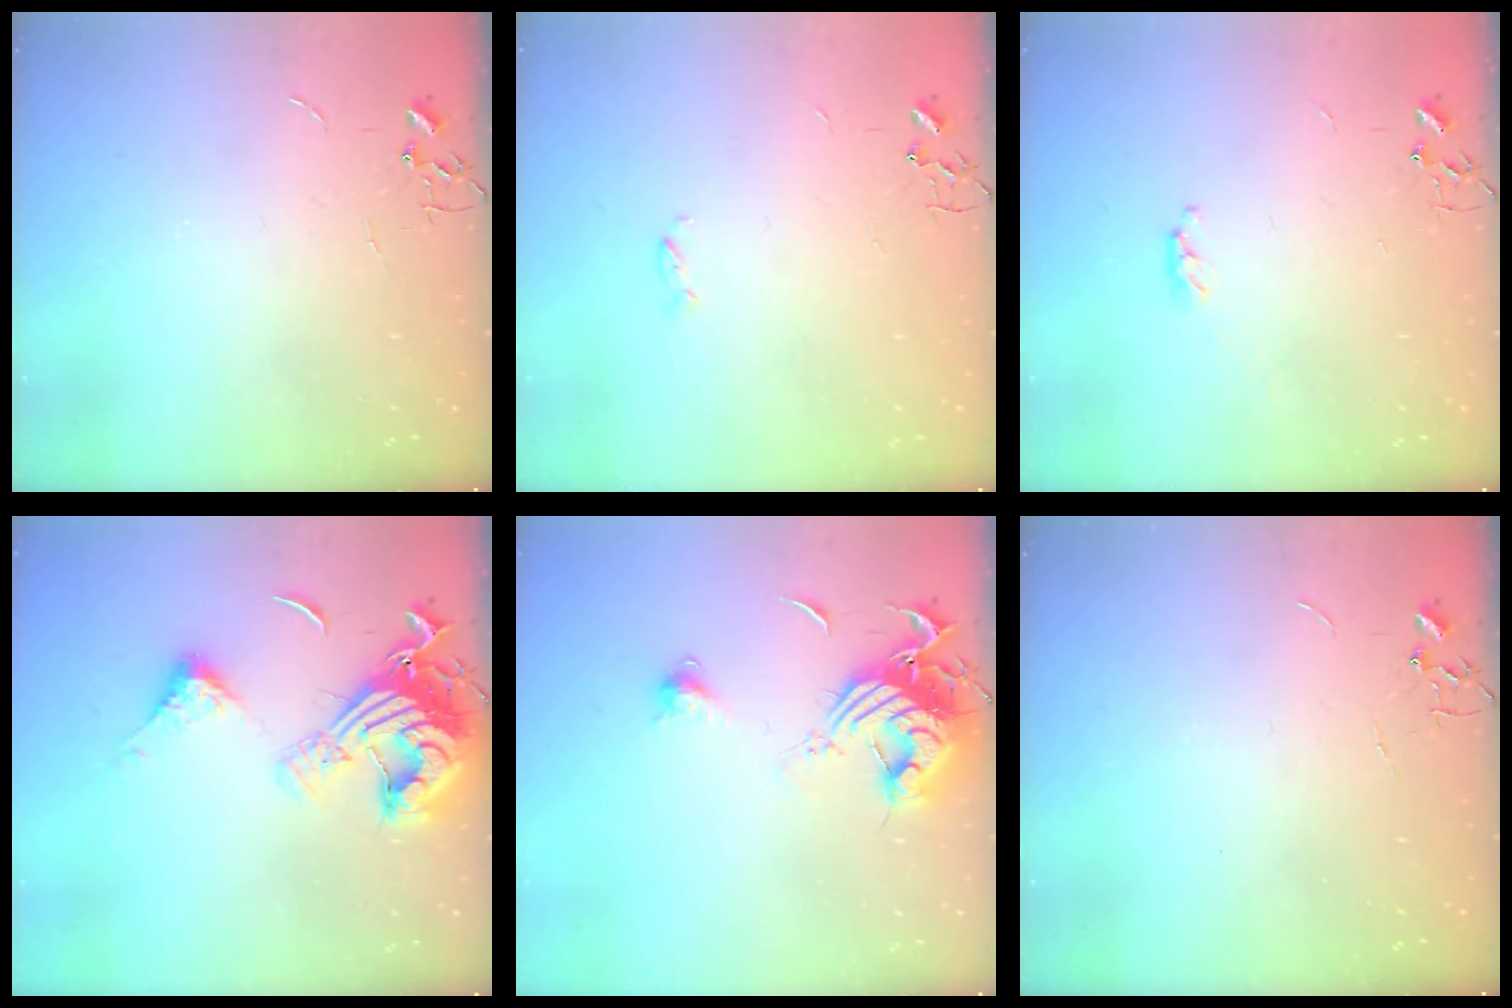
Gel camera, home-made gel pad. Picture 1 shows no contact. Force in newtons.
{"total": 2.3, "press": 2.2, "slide": 0.4}
{"total": 3.4, "press": 3.4, "slide": 0.4}
{"total": 17.3, "press": 17.1, "slide": 2.1}
{"total": 13.4, "press": 13.4, "slide": 1.5}
{"total": 0.0}